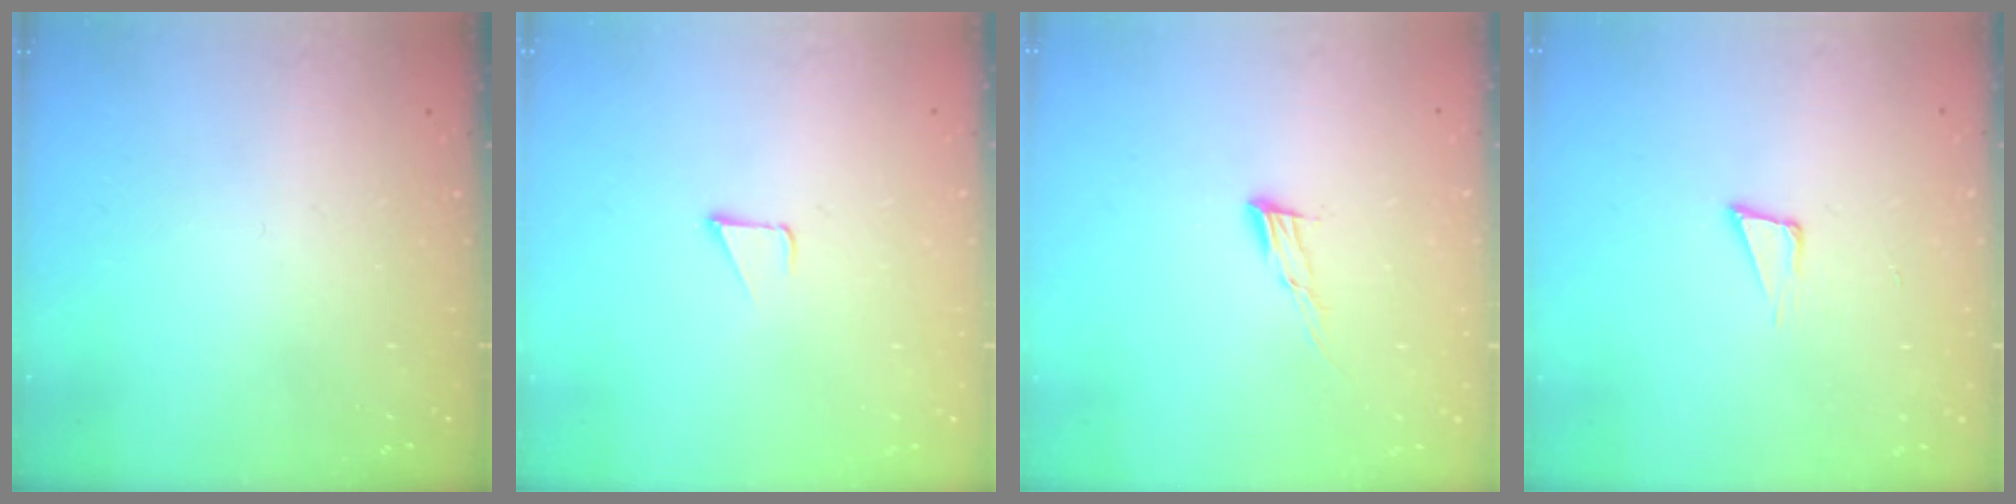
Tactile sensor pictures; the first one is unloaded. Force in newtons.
{"total": 1.2, "press": 1.2, "slide": 0.1}
{"total": 6.9, "press": 6.8, "slide": 1.2}
{"total": 3.9, "press": 2.6, "slide": 2.9}